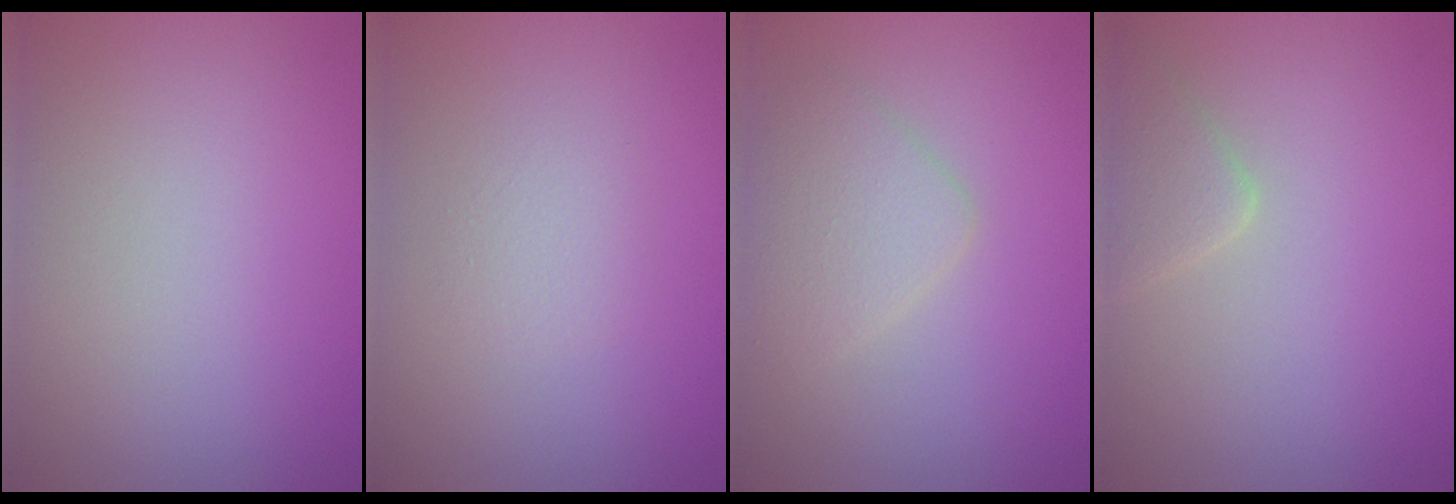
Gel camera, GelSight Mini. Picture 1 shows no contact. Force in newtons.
{"total": 1.2, "press": 1.2, "slide": 0.0}
{"total": 3.0, "press": 3.0, "slide": 0.1}
{"total": 2.2, "press": 2.2, "slide": 0.2}